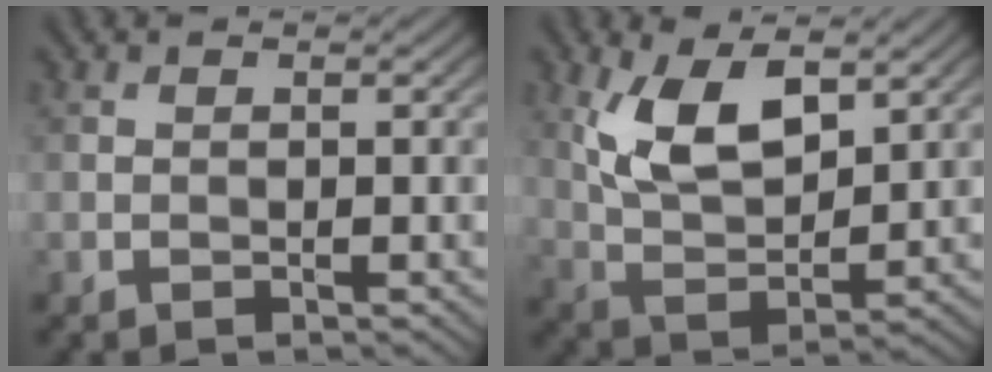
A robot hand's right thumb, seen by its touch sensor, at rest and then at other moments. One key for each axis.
{"total": 9.0, "fx": 4.1, "fy": 4.0, "fz": 6.9, "tx": -0.150, "ty": 0.000, "tz": 0.083}